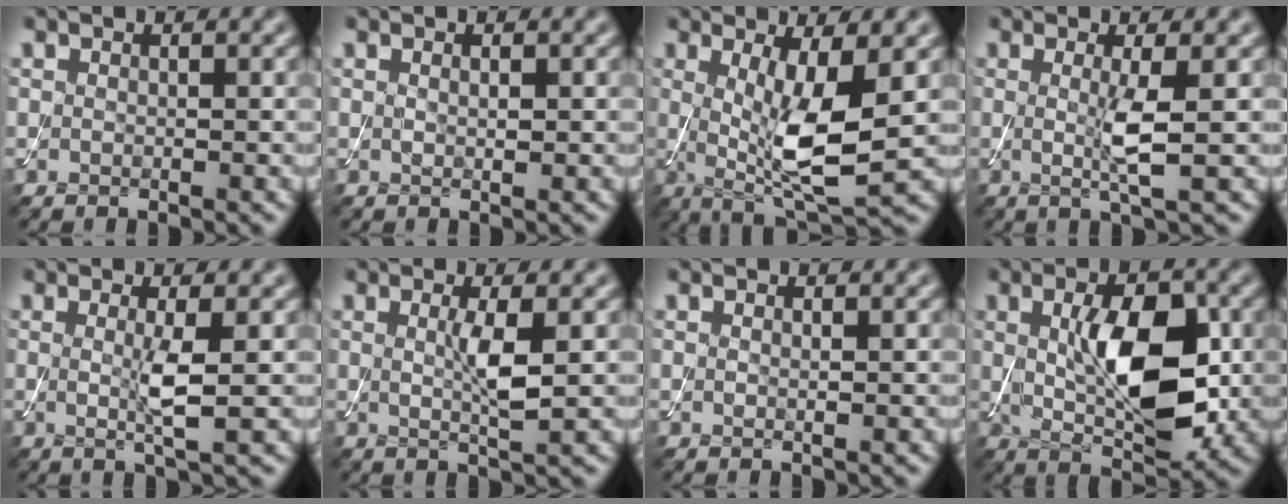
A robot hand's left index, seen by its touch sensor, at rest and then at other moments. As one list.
[{"total": 0.7, "force": [0.2, 0.2, 0.6], "torque": [-0.012, 0.000, 0.003]}, {"total": 7.6, "force": [0.1, 2.1, 7.3], "torque": [-0.135, -0.014, 0.008]}, {"total": 2.8, "force": [0.0, 0.2, 2.8], "torque": [-0.059, -0.008, -0.002]}, {"total": 2.4, "force": [0.0, 0.1, 2.4], "torque": [-0.053, -0.007, -0.003]}, {"total": 2.7, "force": [0.3, 0.3, 2.6], "torque": [-0.053, -0.004, 0.006]}, {"total": 0.0}, {"total": 8.3, "force": [0.3, 3.7, 7.3], "torque": [-0.129, -0.003, 0.010]}]